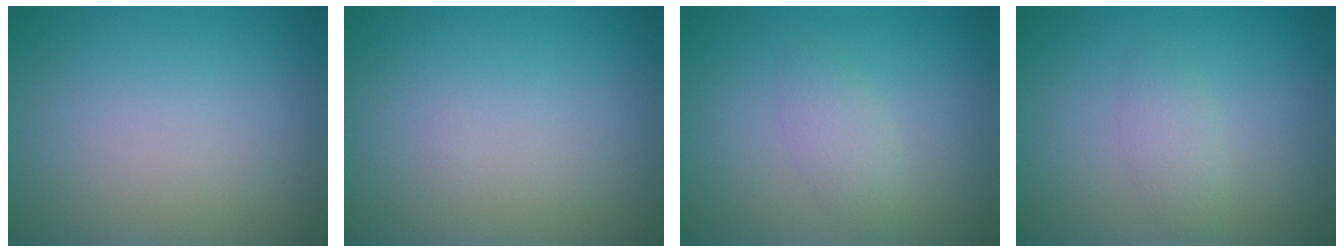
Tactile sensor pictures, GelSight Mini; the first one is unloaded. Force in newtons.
{"total": 0.0}
{"total": 1.7, "press": 1.7, "slide": 0.1}
{"total": 1.4, "press": 1.4, "slide": 0.0}